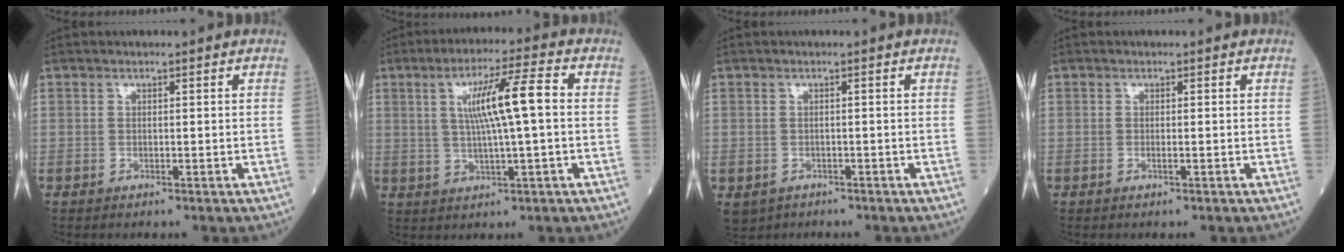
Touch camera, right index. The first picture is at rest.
{"total": 9.2, "force": [1.3, 0.2, 9.1], "torque": [-0.159, 0.010, 0.024]}
{"total": 4.2, "force": [-2.6, 3.2, 0.9], "torque": [-0.017, 0.000, -0.039]}
{"total": 0.6, "force": [-0.2, 0.0, 0.6], "torque": [-0.014, -0.001, -0.003]}